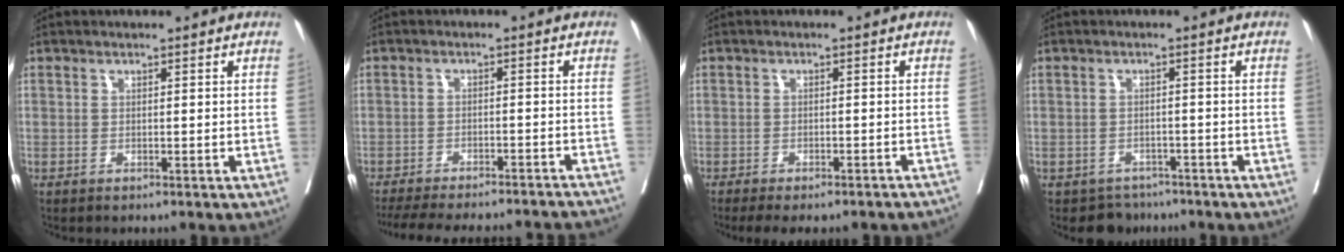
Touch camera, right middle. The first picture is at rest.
{"total": 21.6, "force": [-19.8, 3.5, 8.0], "torque": [-0.148, -0.026, -0.250]}
{"total": 12.3, "force": [-10.9, 2.5, 5.2], "torque": [-0.081, -0.006, -0.126]}
{"total": 2.8, "force": [-2.3, 1.5, -0.6], "torque": [0.009, 0.005, -0.036]}